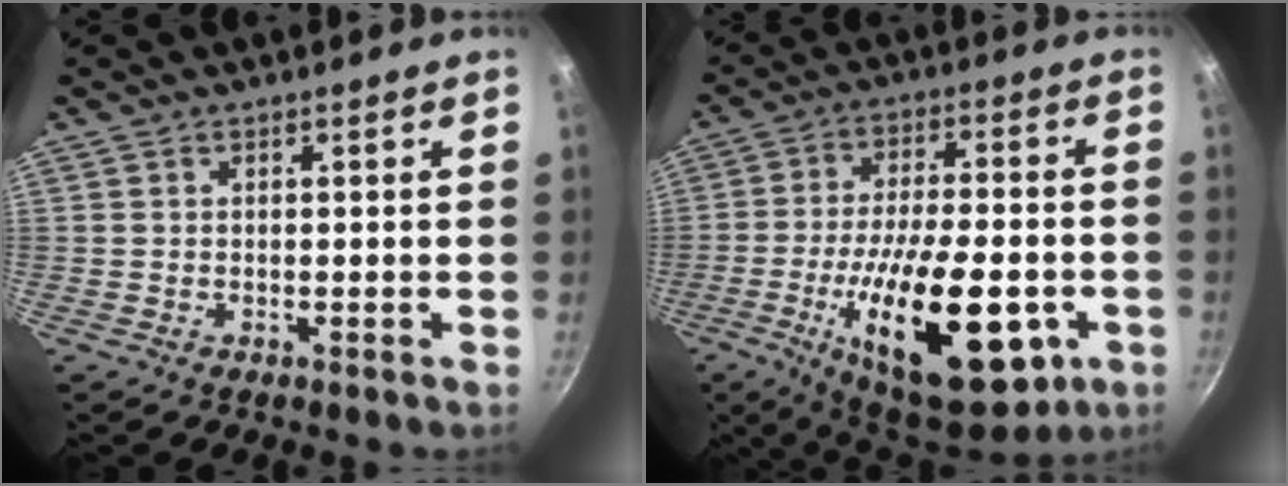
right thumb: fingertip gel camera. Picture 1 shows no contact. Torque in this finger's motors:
{"motor_torque": [0.50, 0.47, 1.89, -0.88, 0.17]}